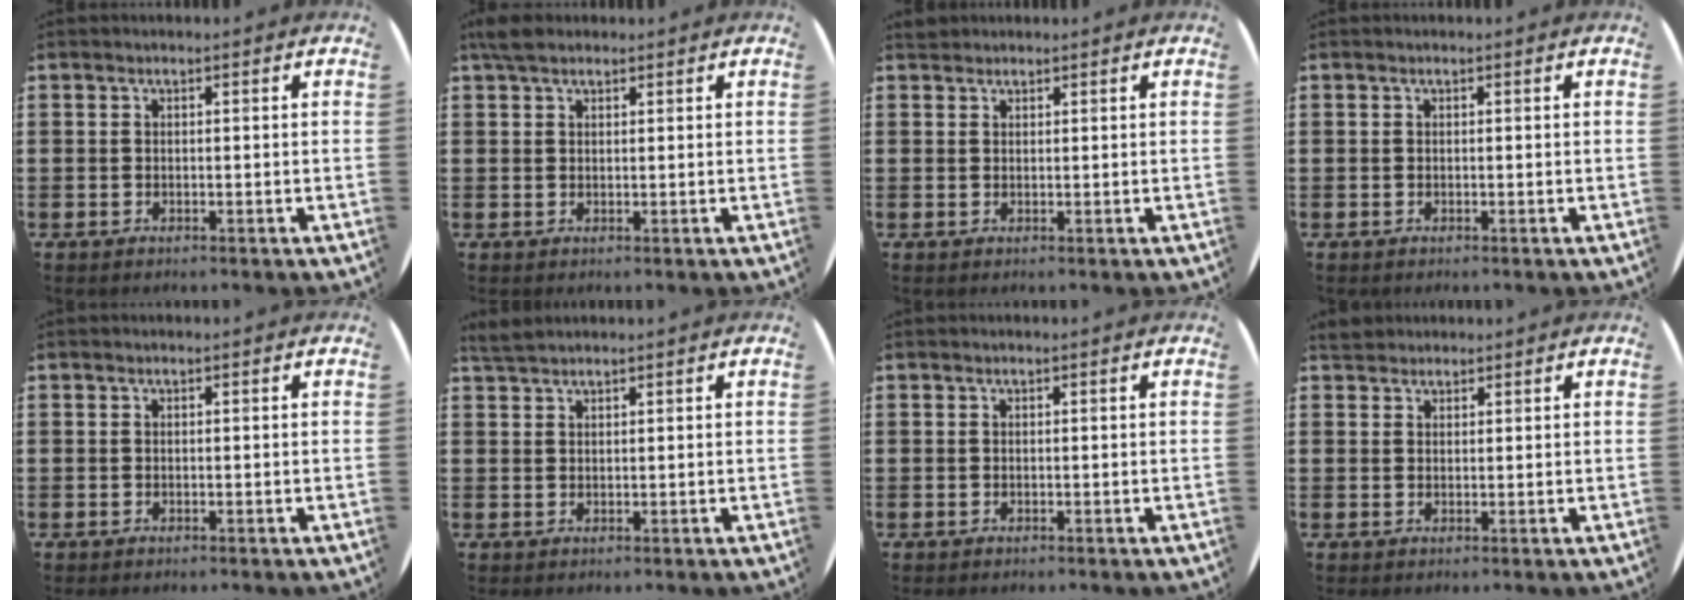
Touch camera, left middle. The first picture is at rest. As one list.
[{"total": 2.3, "force": [1.8, 1.0, 1.1], "torque": [-0.018, 0.004, 0.031]}, {"total": 1.0, "force": [1.0, 0.3, -0.1], "torque": [0.007, -0.002, 0.017]}, {"total": 0.0}, {"total": 0.0}, {"total": 1.8, "force": [1.7, 0.2, 0.5], "torque": [-0.014, 0.004, 0.033]}, {"total": 0.0}, {"total": 2.1, "force": [2.0, 0.7, 0.2], "torque": [-0.002, 0.001, 0.038]}]